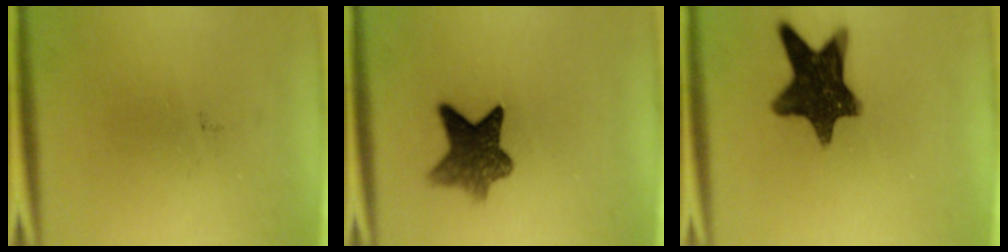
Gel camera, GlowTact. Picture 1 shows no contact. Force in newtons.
{"total": 7.7}
{"total": 13.1}